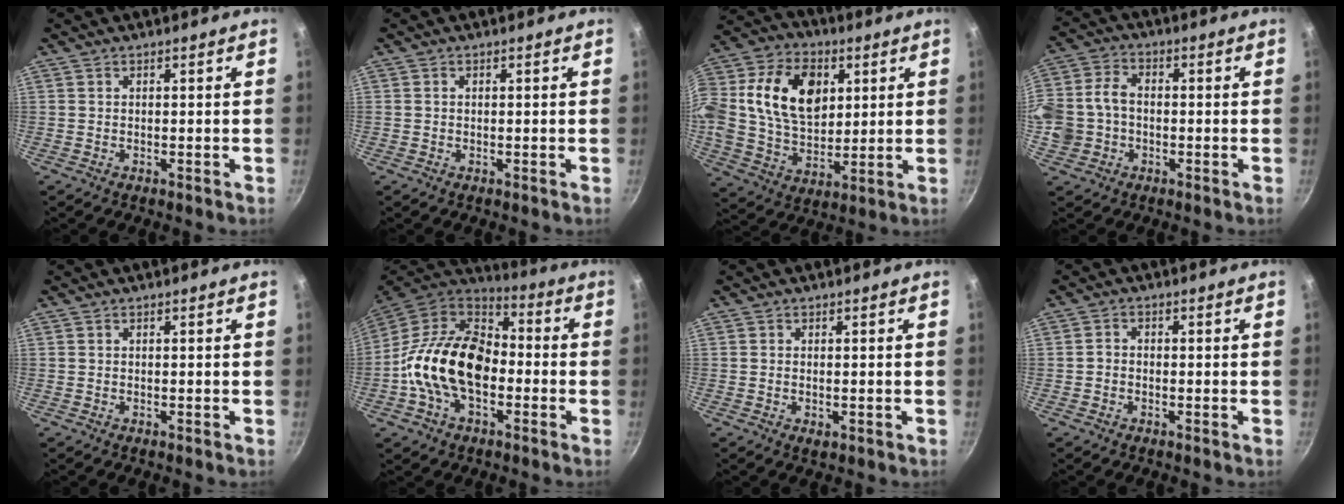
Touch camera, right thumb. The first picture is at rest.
{"total": 0.5, "force": [0.1, 0.5, 0.2], "torque": [-0.001, 0.003, 0.001]}
{"total": 23.1, "force": [5.3, 16.1, 15.6], "torque": [-0.283, 0.013, 0.088]}
{"total": 12.5, "force": [-1.4, 9.9, 7.5], "torque": [-0.163, 0.036, -0.031]}
{"total": 0.0}
{"total": 19.8, "force": [-3.1, 13.1, 14.6], "torque": [-0.231, 0.039, -0.073]}
{"total": 1.4, "force": [-0.3, 0.7, 1.2], "torque": [-0.020, -0.004, -0.004]}
{"total": 1.5, "force": [-0.6, 1.2, 0.6], "torque": [-0.012, 0.008, -0.016]}